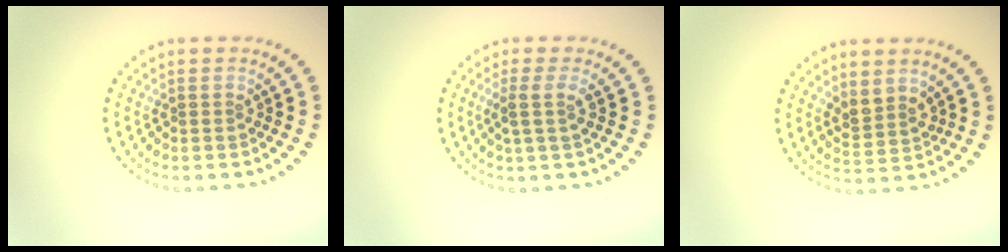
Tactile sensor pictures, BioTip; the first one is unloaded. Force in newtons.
{"total": 1.8, "press": 1.4, "slide": 1.2}
{"total": 2.2, "press": 1.7, "slide": 1.4}